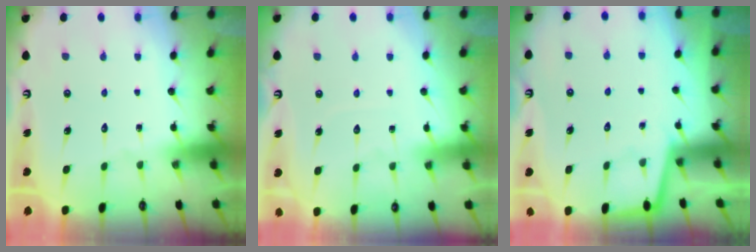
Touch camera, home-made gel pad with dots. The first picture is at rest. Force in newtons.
{"total": 4.2, "press": 4.2, "slide": 0.5}
{"total": 2.0, "press": 2.0, "slide": 0.3}